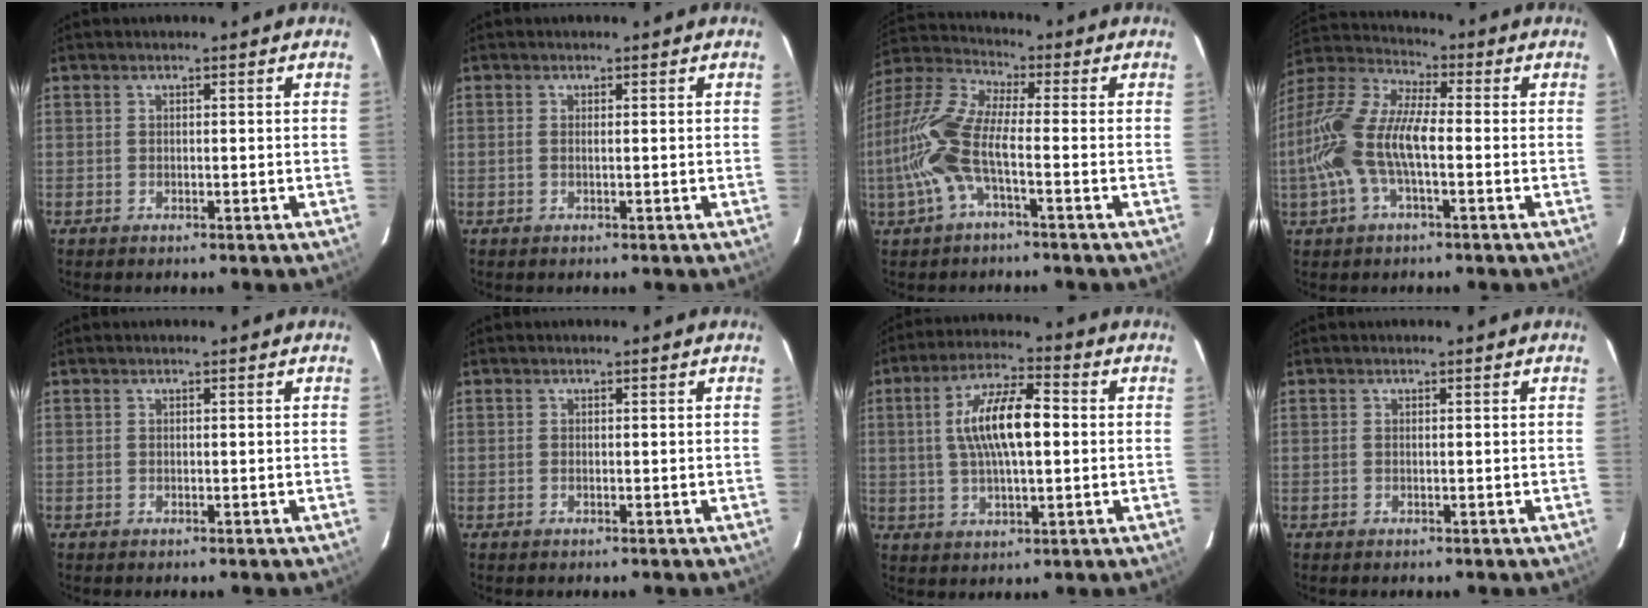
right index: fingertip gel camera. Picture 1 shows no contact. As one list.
[{"total": 0.6, "force": [0.1, -0.1, 0.5], "torque": [-0.010, 0.002, -0.001]}, {"total": 12.9, "force": [-3.3, 3.3, 12.0], "torque": [-0.263, 0.004, -0.071]}, {"total": 15.6, "force": [-2.4, 6.0, 14.2], "torque": [-0.288, 0.007, -0.053]}, {"total": 0.0}, {"total": 0.0}, {"total": 11.8, "force": [1.2, 3.8, 11.1], "torque": [-0.206, 0.014, 0.021]}, {"total": 0.0}]